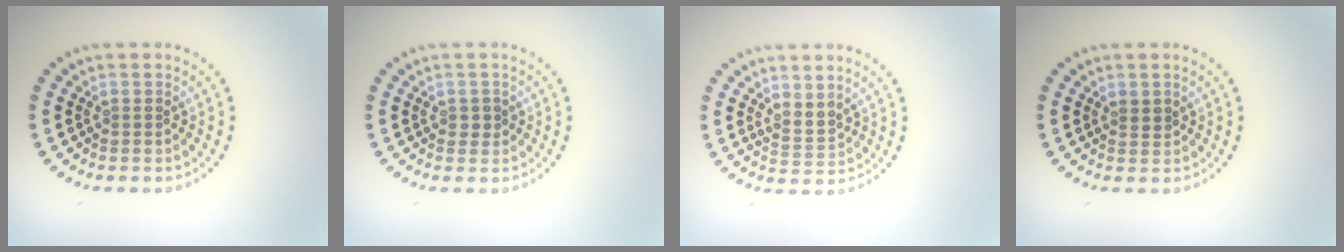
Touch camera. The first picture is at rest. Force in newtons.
{"total": 1.2, "press": 1.2, "slide": 0.3}
{"total": 2.0, "press": 1.5, "slide": 1.4}
{"total": 1.0, "press": 0.9, "slide": 0.5}